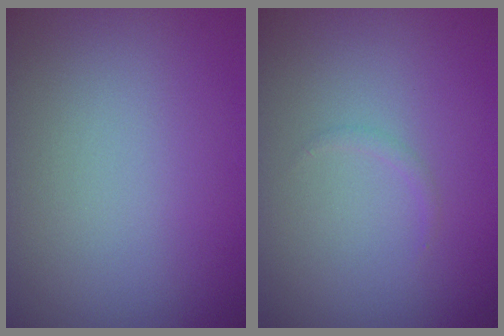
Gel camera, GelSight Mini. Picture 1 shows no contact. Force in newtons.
{"total": 0.5, "press": 0.5, "slide": 0.0}